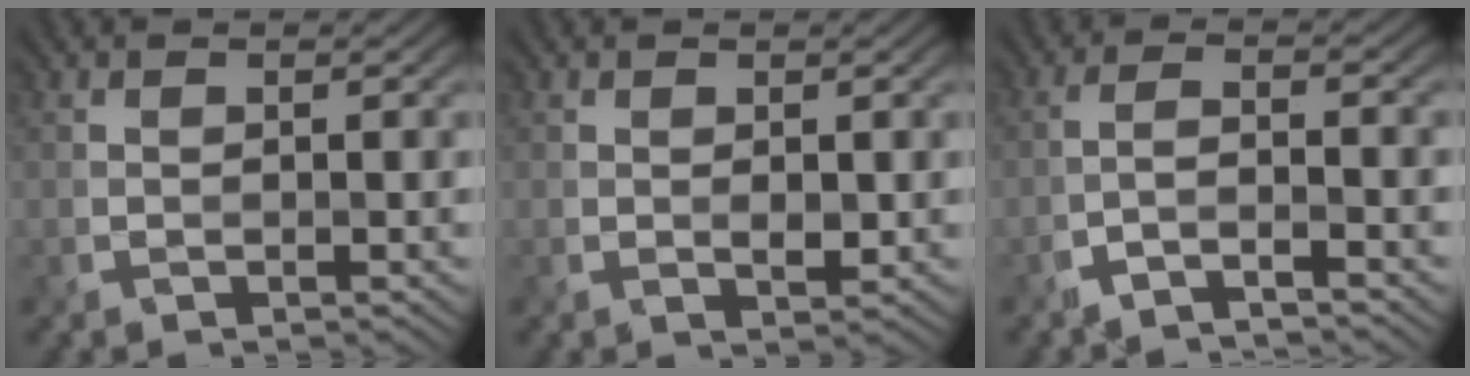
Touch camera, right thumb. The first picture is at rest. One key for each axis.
{"total": 0.9, "fx": 0.1, "fy": 0.4, "fz": 0.8, "tx": -0.015, "ty": -0.002, "tz": 0.006}
{"total": 3.3, "fx": -2.4, "fy": 0.4, "fz": 2.3, "tx": -0.030, "ty": 0.014, "tz": -0.063}